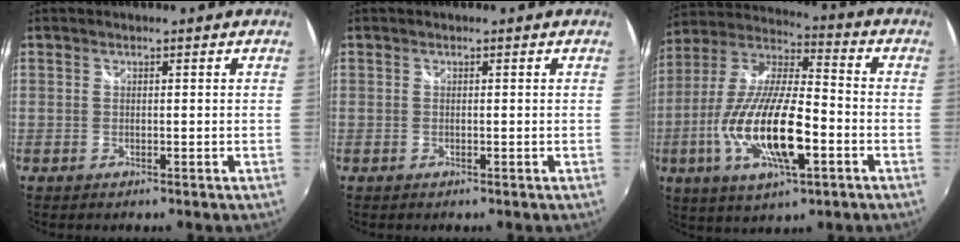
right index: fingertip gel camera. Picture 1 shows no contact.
{"total": 0.0}
{"total": 19.5, "force": [-6.0, 5.9, 17.5], "torque": [-0.354, -0.019, -0.112]}